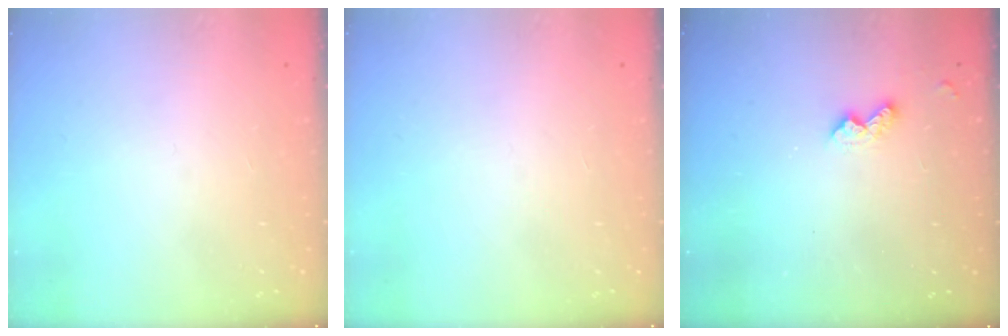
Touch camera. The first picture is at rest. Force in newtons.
{"total": 0.0}
{"total": 4.8, "press": 4.8, "slide": 0.7}